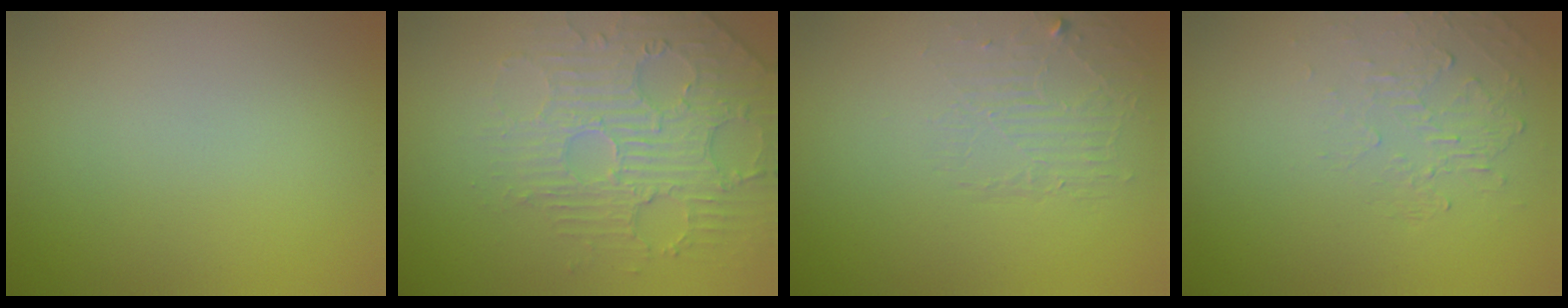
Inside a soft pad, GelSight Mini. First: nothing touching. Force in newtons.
{"total": 4.6, "press": 3.8, "slide": 2.7}
{"total": 1.8, "press": 0.4, "slide": 1.8}
{"total": 1.9, "press": 0.5, "slide": 1.9}